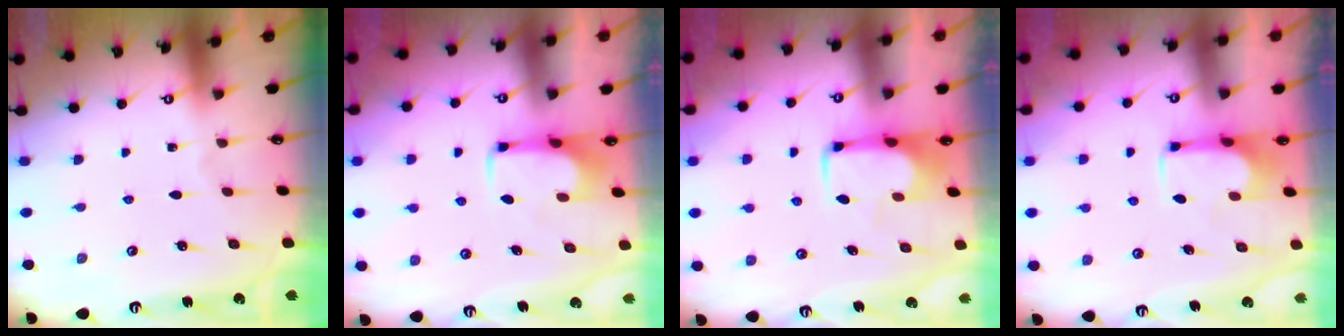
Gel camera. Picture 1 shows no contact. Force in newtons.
{"total": 2.1, "press": 2.1, "slide": 0.4}
{"total": 1.6, "press": 1.5, "slide": 0.4}
{"total": 2.1, "press": 1.9, "slide": 0.8}